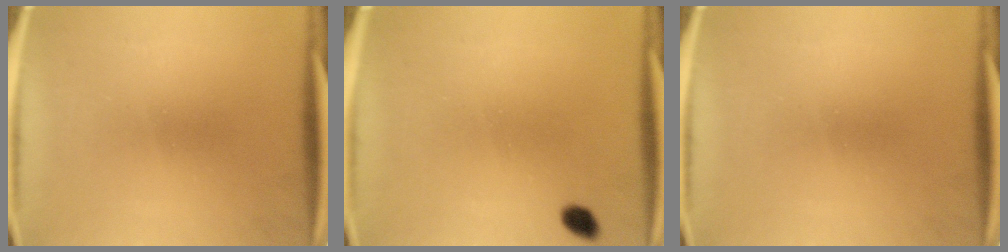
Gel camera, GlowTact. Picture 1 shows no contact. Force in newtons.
{"total": 2.0}
{"total": 0.0}